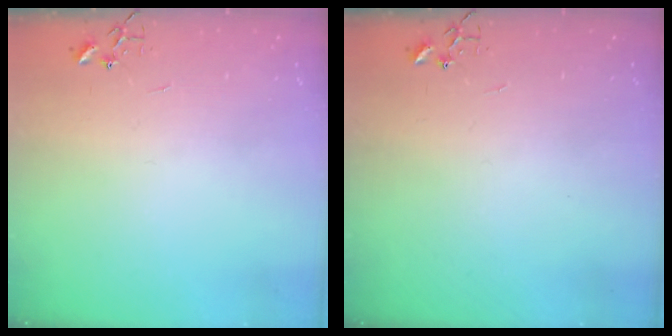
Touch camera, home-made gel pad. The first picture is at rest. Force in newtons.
{"total": 0.0}